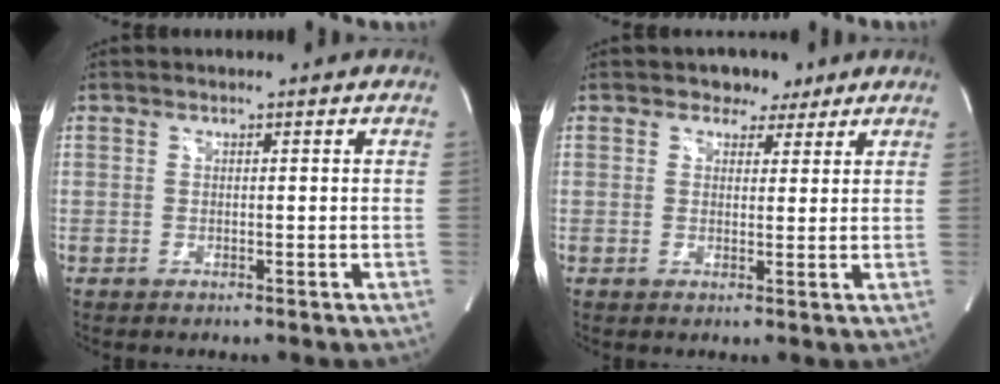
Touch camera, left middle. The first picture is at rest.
{"total": 3.5, "force": [2.3, 2.4, 0.9], "torque": [-0.008, 0.007, 0.031]}